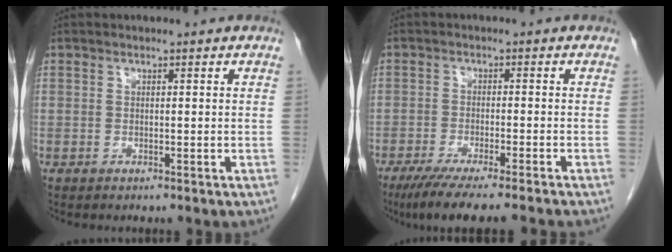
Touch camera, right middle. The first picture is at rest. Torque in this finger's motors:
{"motor_torque": [1.18, -0.96, 0.20, 0.11]}